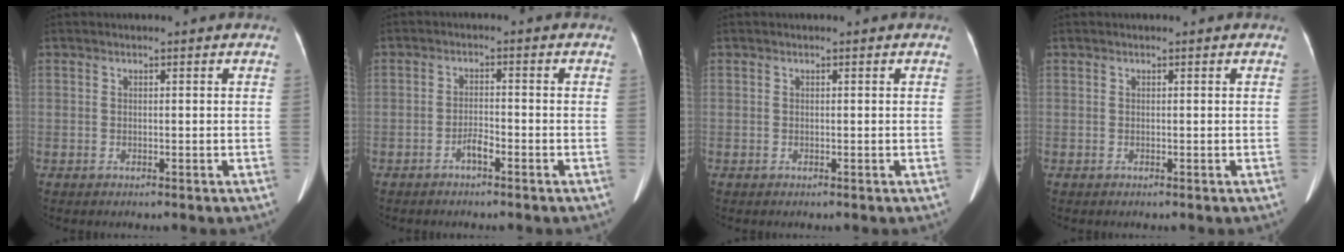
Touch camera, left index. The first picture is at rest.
{"total": 2.2, "force": [-1.6, 0.3, 1.5], "torque": [-0.027, 0.003, -0.030]}
{"total": 0.0}
{"total": 0.0}